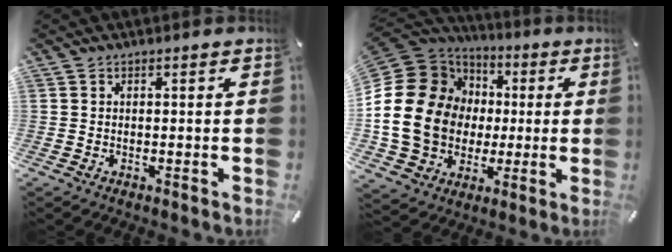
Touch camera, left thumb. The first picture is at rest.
{"total": 23.1, "force": [0.4, 19.7, 12.0], "torque": [-0.254, -0.004, 0.028]}